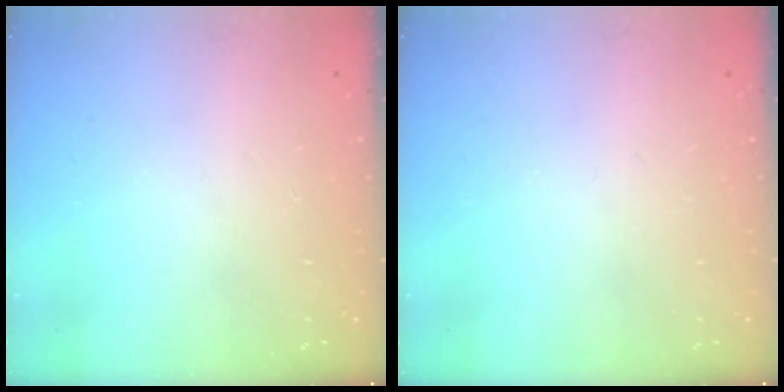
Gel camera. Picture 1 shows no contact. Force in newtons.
{"total": 0.0}